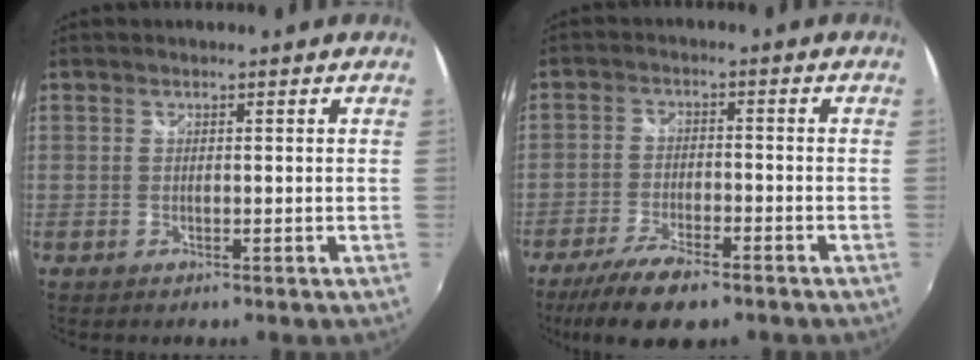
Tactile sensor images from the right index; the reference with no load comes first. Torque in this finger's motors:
{"motor_torque": [-0.89, -0.53, -0.29, -0.16]}